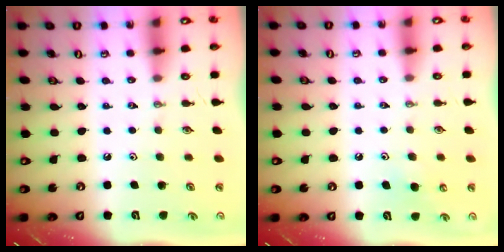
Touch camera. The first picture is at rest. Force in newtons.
{"total": 6.1, "press": 6.0, "slide": 0.9}